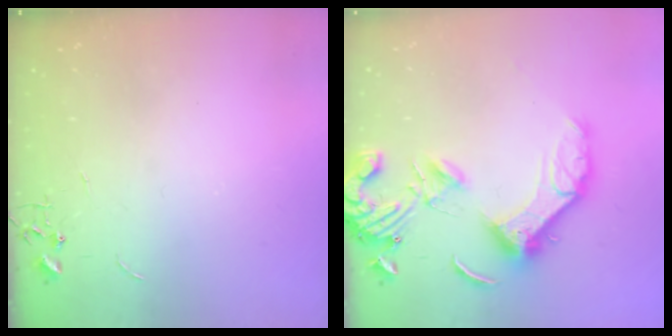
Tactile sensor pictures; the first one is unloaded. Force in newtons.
{"total": 18.0, "press": 17.9, "slide": 2.0}